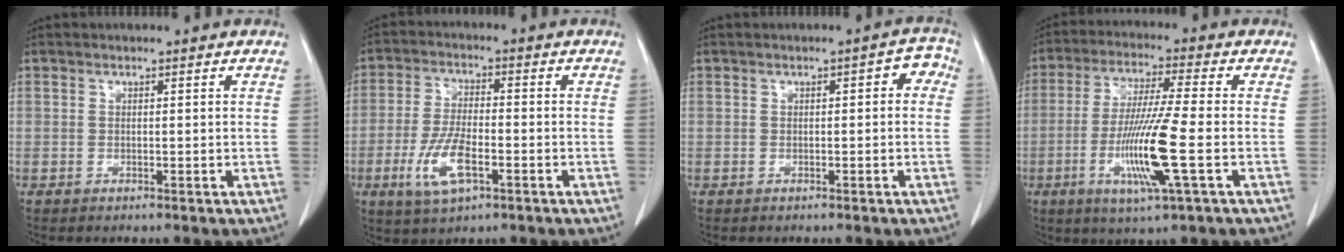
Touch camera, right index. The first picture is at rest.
{"total": 8.3, "force": [-3.3, 2.7, 7.1], "torque": [-0.152, -0.007, -0.059]}
{"total": 2.7, "force": [0.2, 1.1, 2.4], "torque": [-0.022, 0.016, -0.003]}
{"total": 11.3, "force": [-3.2, -0.7, 10.9], "torque": [-0.215, -0.018, -0.064]}